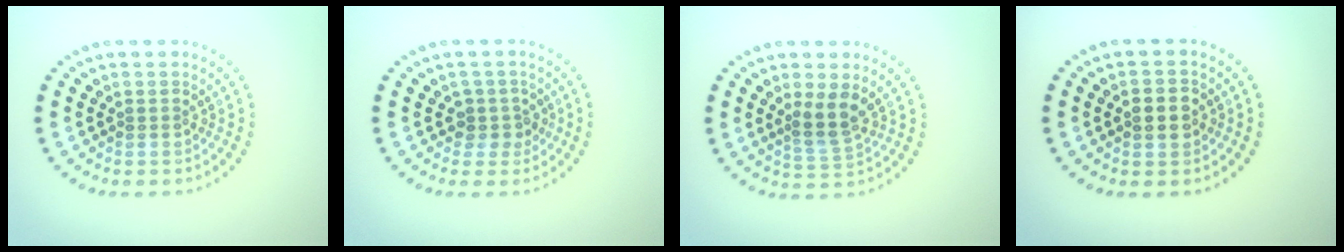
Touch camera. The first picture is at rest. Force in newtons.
{"total": 1.9, "press": 1.5, "slide": 1.2}
{"total": 2.8, "press": 2.2, "slide": 1.7}
{"total": 2.1, "press": 2.0, "slide": 0.2}